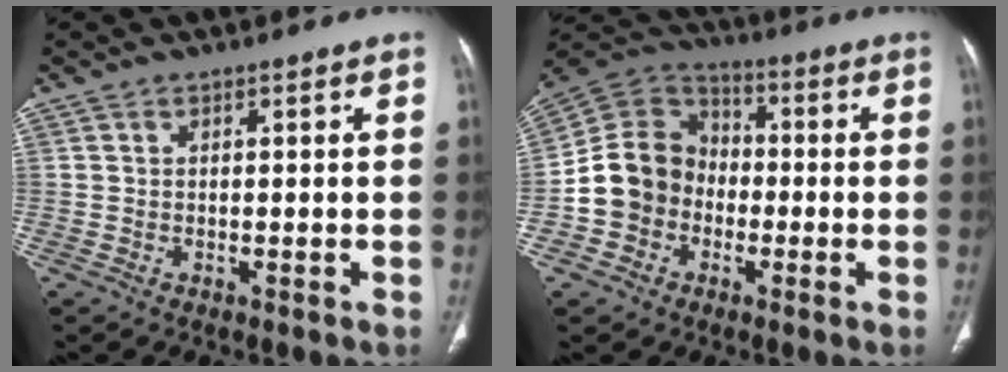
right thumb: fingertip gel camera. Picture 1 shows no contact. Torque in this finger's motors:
{"motor_torque": [1.44, 2.56, 1.00, -1.01, 0.09]}